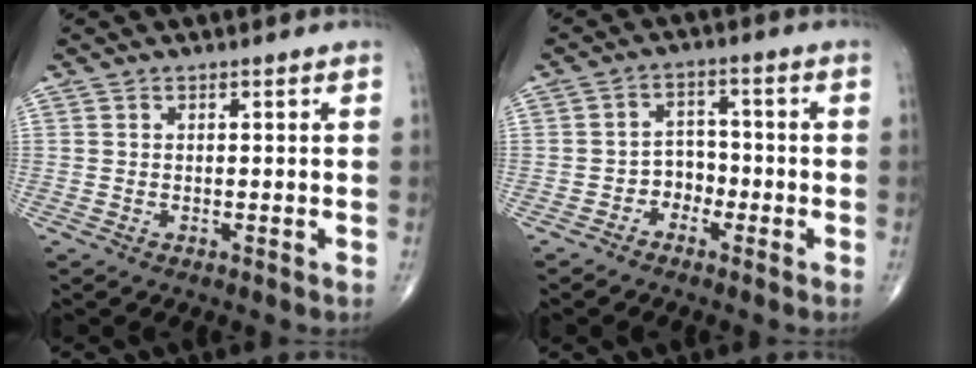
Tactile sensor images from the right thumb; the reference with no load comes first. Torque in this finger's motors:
{"motor_torque": [-0.13, 0.14, -0.11, -0.10, 0.03]}